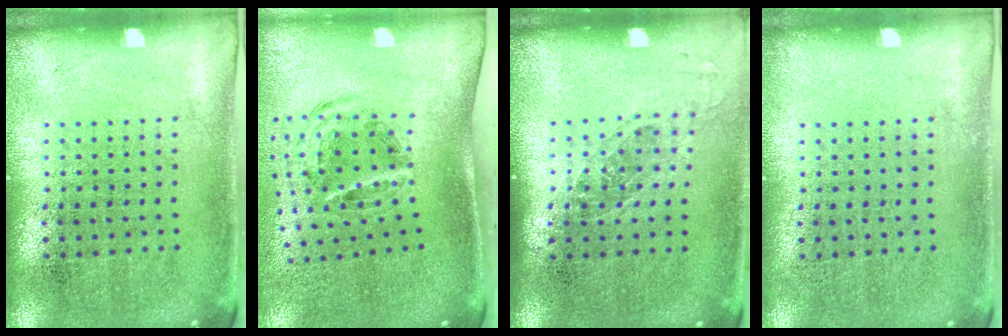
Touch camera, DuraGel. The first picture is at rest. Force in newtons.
{"total": 1.2, "press": 1.0, "slide": 0.6}
{"total": 1.2, "press": 1.0, "slide": 0.7}
{"total": 0.0}